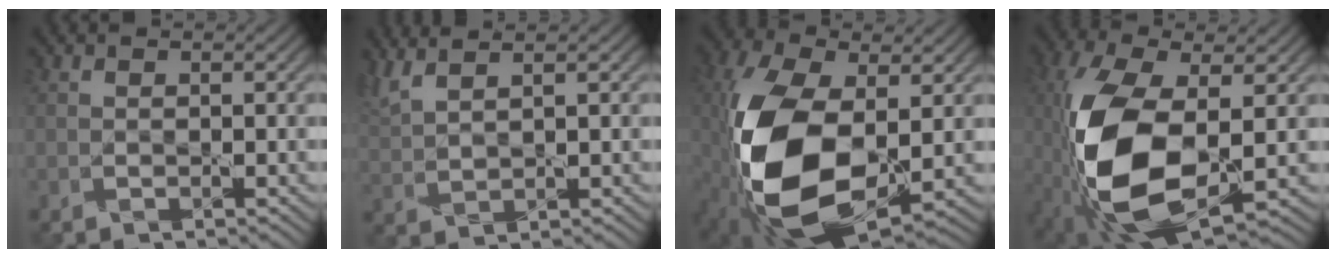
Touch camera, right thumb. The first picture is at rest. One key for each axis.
{"total": 4.7, "fx": 3.5, "fy": 1.0, "fz": 2.9, "tx": -0.078, "ty": 0.015, "tz": 0.074}
{"total": 16.7, "fx": -1.6, "fy": 9.3, "fz": 13.8, "tx": -0.322, "ty": -0.018, "tz": -0.029}
{"total": 15.0, "fx": -1.9, "fy": 7.4, "fz": 12.9, "tx": -0.296, "ty": -0.014, "tz": -0.039}